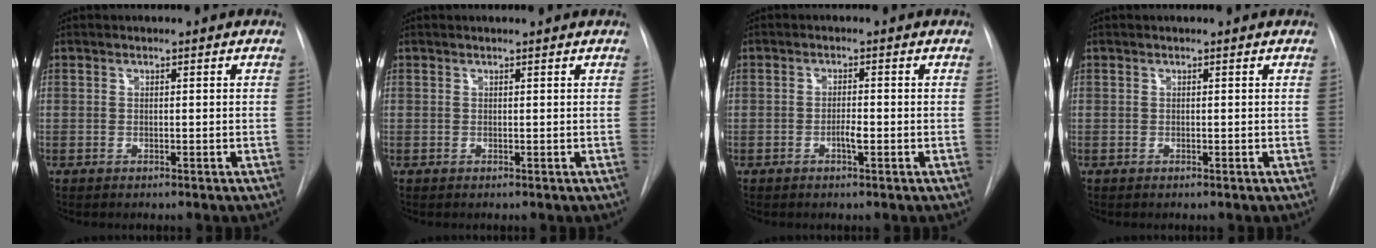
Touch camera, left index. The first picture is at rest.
{"total": 1.7, "force": [1.6, -0.1, 0.2], "torque": [-0.010, 0.011, 0.019]}
{"total": 1.6, "force": [-0.6, 0.2, 1.5], "torque": [-0.027, 0.000, -0.012]}
{"total": 0.0}